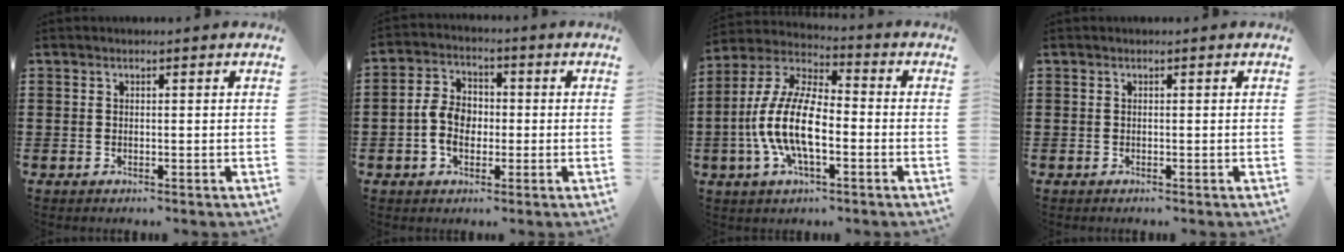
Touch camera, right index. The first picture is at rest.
{"total": 5.9, "force": [-1.1, 4.1, 4.1], "torque": [-0.103, 0.002, -0.026]}
{"total": 12.4, "force": [-3.1, 5.3, 10.8], "torque": [-0.257, -0.006, -0.066]}
{"total": 0.0}